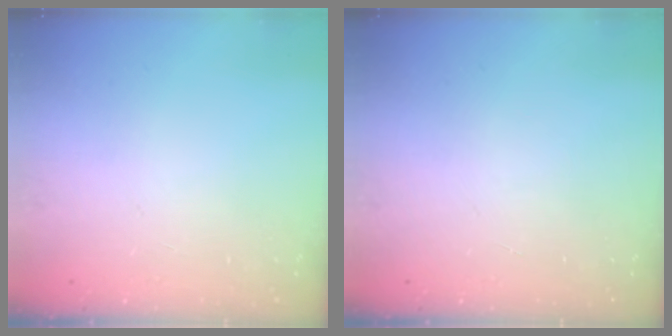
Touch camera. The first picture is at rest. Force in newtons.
{"total": 0.0}